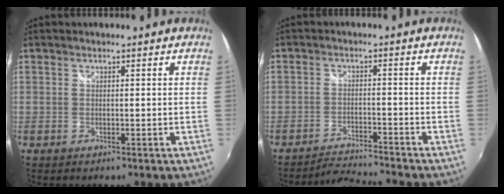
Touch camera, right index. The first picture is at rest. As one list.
[{"total": 5.6, "force": [-5.5, -1.3, 0.4], "torque": [-0.031, 0.001, -0.096]}]